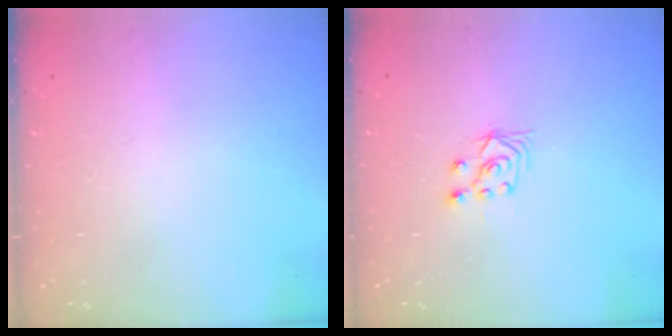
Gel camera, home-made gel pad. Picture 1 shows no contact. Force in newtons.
{"total": 3.4, "press": 3.2, "slide": 0.9}